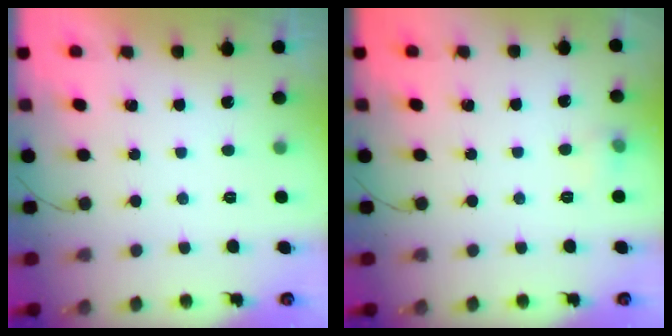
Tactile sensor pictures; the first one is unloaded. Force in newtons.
{"total": 8.1, "press": 4.3, "slide": 6.9}